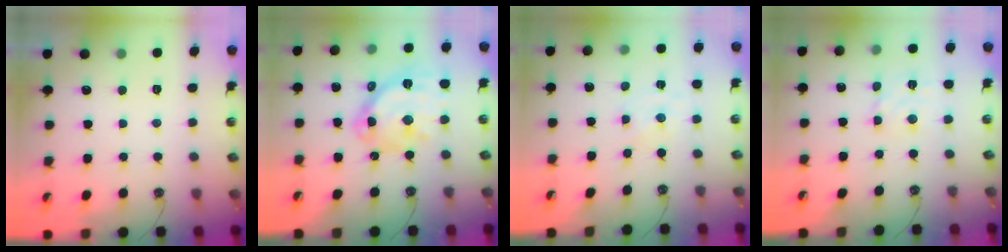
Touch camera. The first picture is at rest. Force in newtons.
{"total": 18.7, "press": 18.6, "slide": 1.8}
{"total": 0.0}
{"total": 3.7, "press": 3.7, "slide": 0.2}